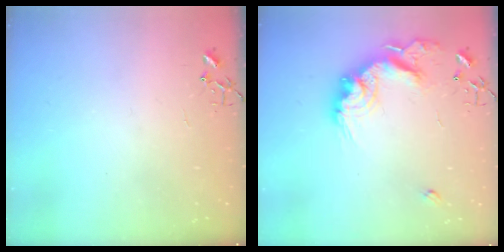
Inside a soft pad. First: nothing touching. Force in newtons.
{"total": 18.2, "press": 18.0, "slide": 2.2}